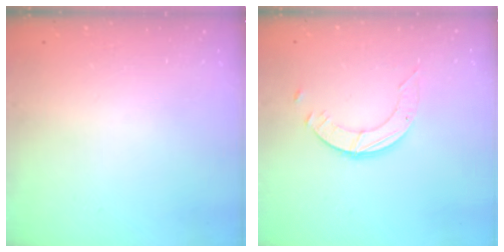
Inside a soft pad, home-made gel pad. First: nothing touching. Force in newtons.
{"total": 3.6, "press": 3.6, "slide": 0.4}